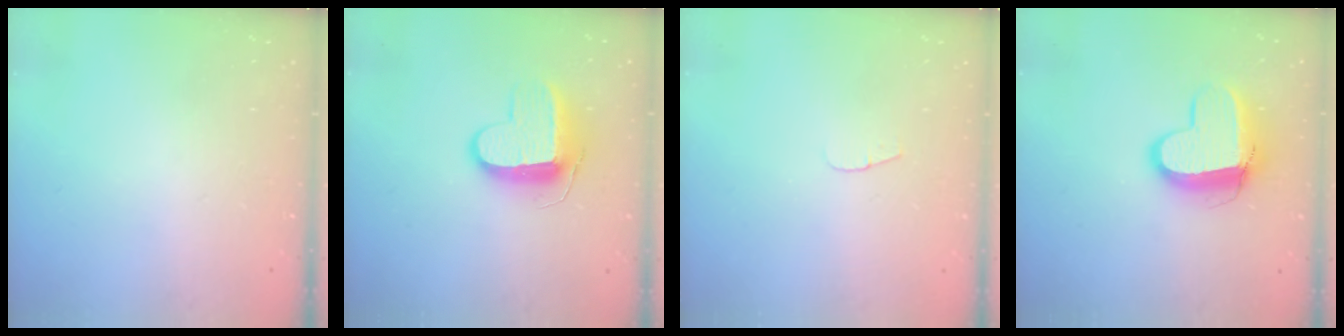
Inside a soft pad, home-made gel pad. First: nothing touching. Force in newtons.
{"total": 9.4, "press": 9.3, "slide": 1.3}
{"total": 3.8, "press": 3.8, "slide": 0.4}
{"total": 11.2, "press": 11.2, "slide": 0.9}